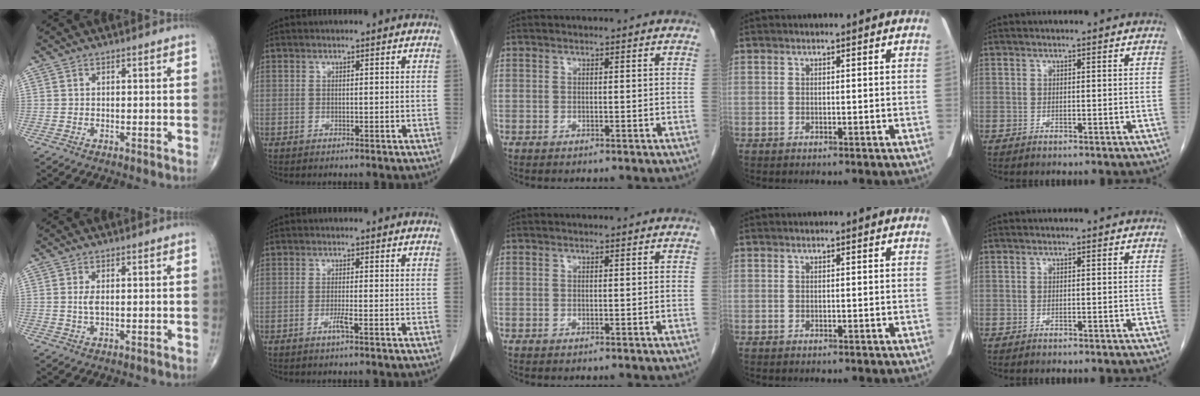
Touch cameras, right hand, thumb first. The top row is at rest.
{"thumb": {"total": 1.8, "force": [0.3, 0.6, 1.7], "torque": [-0.040, -0.002, 0.009]}, "index": {"total": 1.7, "force": [-0.9, -0.2, 1.5], "torque": [-0.031, -0.003, -0.017]}}